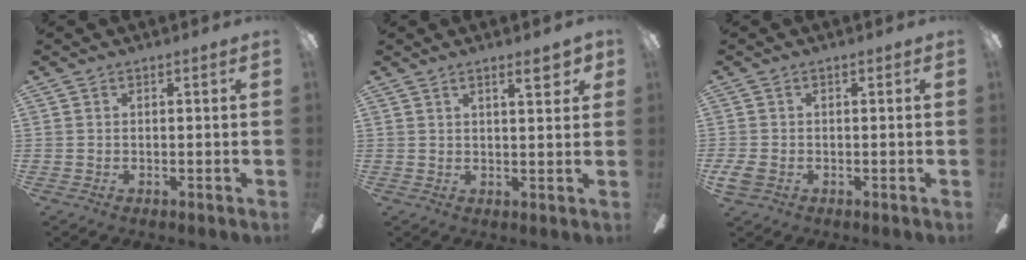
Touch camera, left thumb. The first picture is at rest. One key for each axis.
{"total": 5.1, "fx": 3.0, "fy": 1.3, "fz": 4.0, "tx": -0.043, "ty": -0.012, "tz": 0.042}
{"total": 2.8, "fx": -1.0, "fy": 1.9, "fz": 1.8, "tx": -0.042, "ty": 0.002, "tz": -0.020}